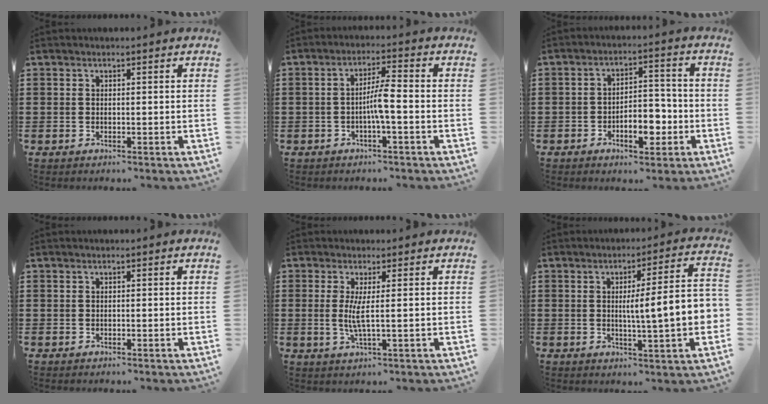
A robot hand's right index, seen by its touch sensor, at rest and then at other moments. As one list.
[{"total": 4.2, "force": [-1.1, 0.2, 4.1], "torque": [-0.082, -0.002, -0.025]}, {"total": 6.4, "force": [-2.6, 3.1, 5.0], "torque": [-0.066, 0.005, -0.049]}, {"total": 0.0}, {"total": 4.0, "force": [0.2, -0.2, 4.0], "torque": [-0.089, -0.015, -0.002]}, {"total": 9.2, "force": [-0.1, 0.7, 9.2], "torque": [-0.138, -0.014, -0.012]}]